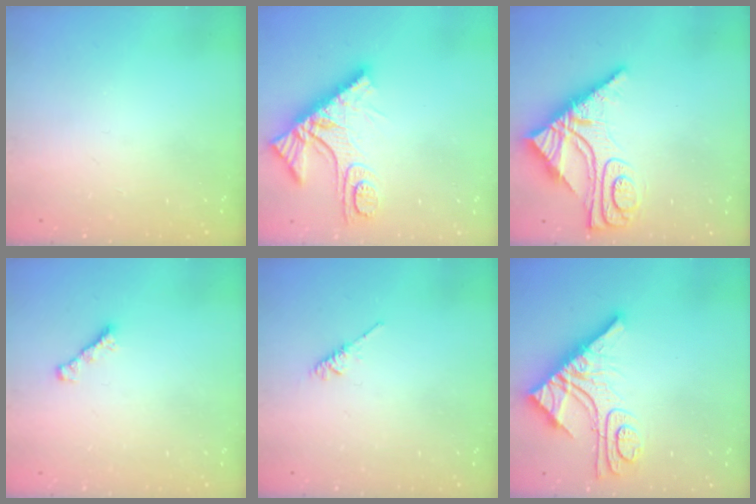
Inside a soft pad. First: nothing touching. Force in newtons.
{"total": 12.1, "press": 12.0, "slide": 1.1}
{"total": 15.2, "press": 15.1, "slide": 1.6}
{"total": 1.8, "press": 1.7, "slide": 0.6}
{"total": 3.3, "press": 3.2, "slide": 0.5}
{"total": 15.3, "press": 15.3, "slide": 1.4}